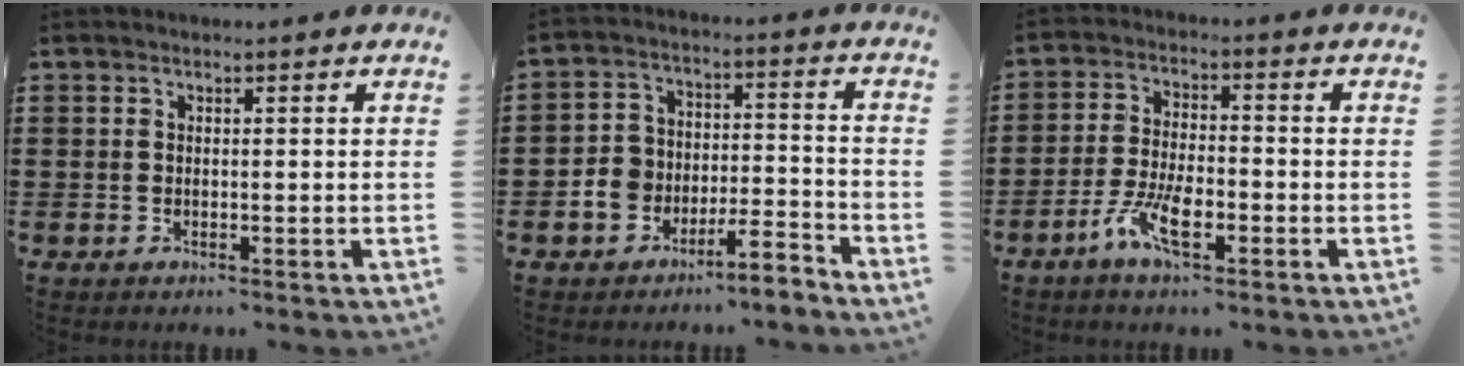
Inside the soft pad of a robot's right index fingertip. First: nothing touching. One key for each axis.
{"total": 5.4, "fx": -4.9, "fy": 1.8, "fz": 1.5, "tx": -0.029, "ty": 0.012, "tz": -0.097}
{"total": 6.7, "fx": -3.5, "fy": 2.3, "fz": 5.2, "tx": -0.116, "ty": -0.002, "tz": -0.068}